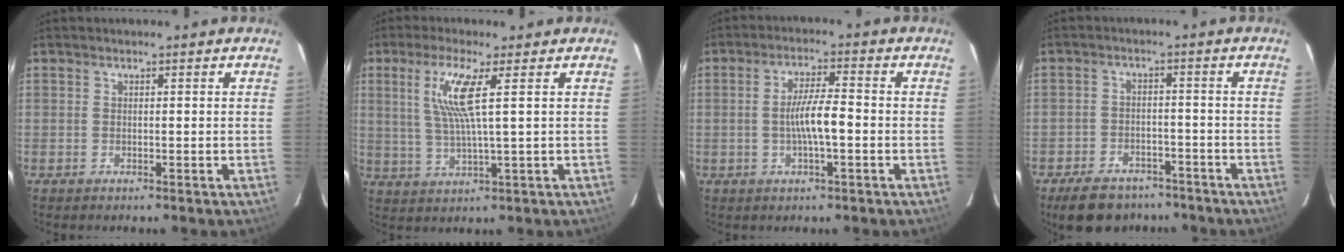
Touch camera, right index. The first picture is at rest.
{"total": 7.9, "force": [2.6, -0.2, 7.5], "torque": [-0.150, -0.004, 0.054]}
{"total": 6.2, "force": [-1.3, 0.7, 6.0], "torque": [-0.110, 0.002, -0.021]}
{"total": 12.3, "force": [-9.5, 6.2, 4.6], "torque": [-0.116, 0.009, -0.130]}